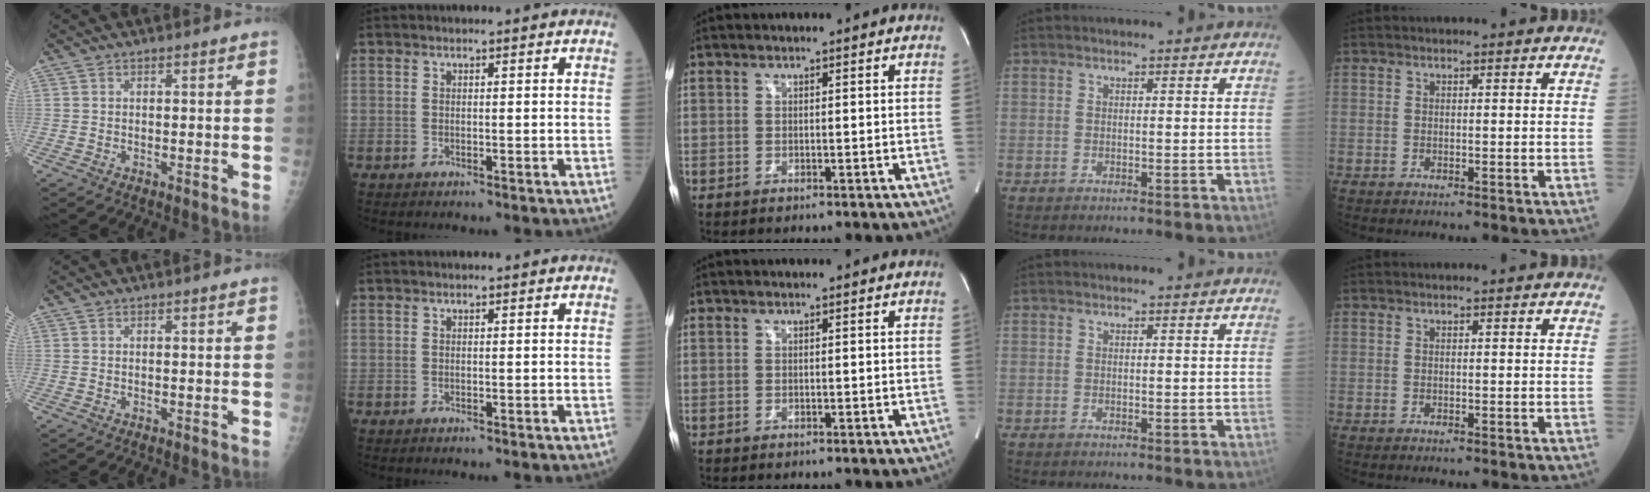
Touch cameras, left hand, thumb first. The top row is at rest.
{}